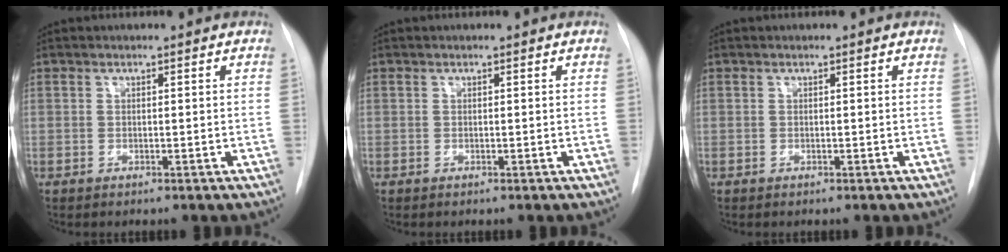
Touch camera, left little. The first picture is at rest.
{"total": 0.0}
{"total": 0.0}